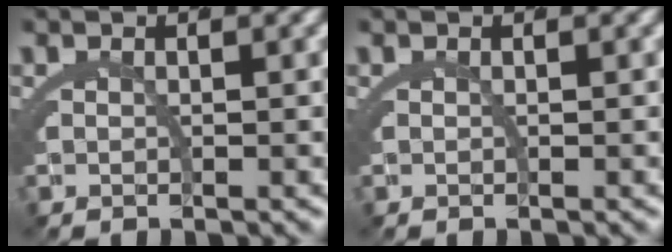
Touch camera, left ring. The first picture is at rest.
{"total": 0.0}